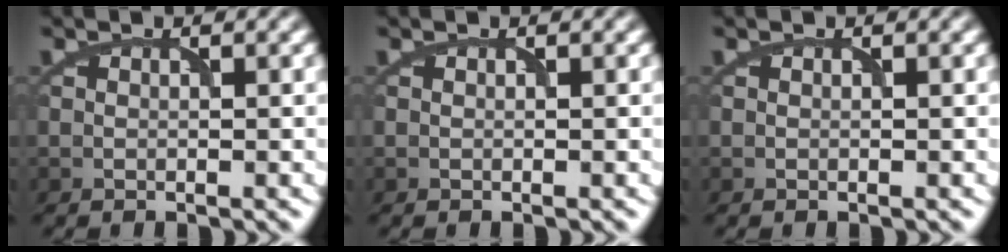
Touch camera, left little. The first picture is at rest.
{"total": 0.0}
{"total": 0.0}